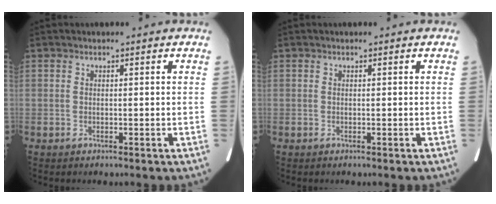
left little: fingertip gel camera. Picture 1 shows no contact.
{"total": 0.0}